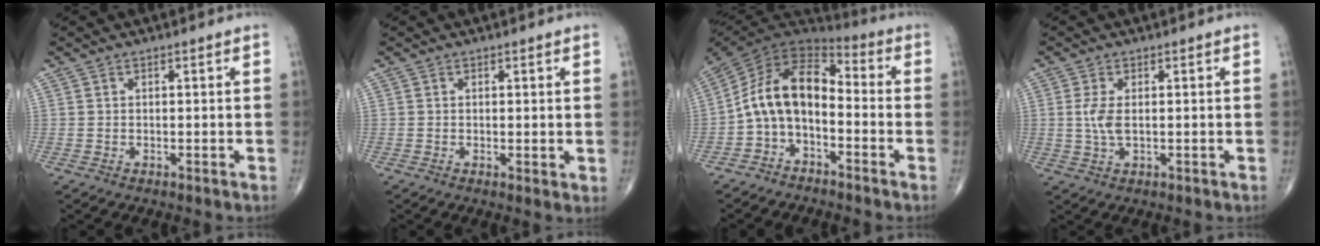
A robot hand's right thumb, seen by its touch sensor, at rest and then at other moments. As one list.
[{"total": 1.4, "force": [0.2, 0.4, 1.4], "torque": [-0.022, -0.007, 0.000]}, {"total": 12.3, "force": [-2.9, 7.5, 9.3], "torque": [-0.151, 0.080, -0.068]}, {"total": 3.8, "force": [0.3, 1.7, 3.4], "torque": [-0.084, -0.001, 0.009]}]